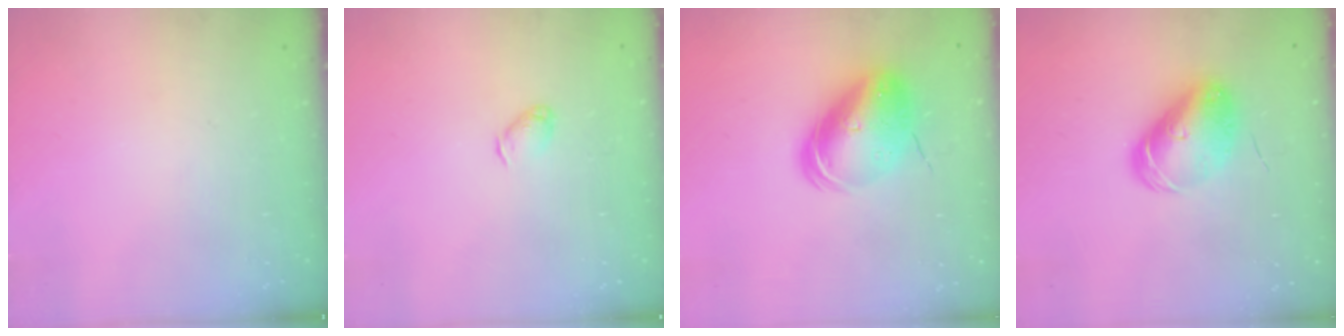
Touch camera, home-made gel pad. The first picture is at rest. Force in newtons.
{"total": 3.7, "press": 3.7, "slide": 0.5}
{"total": 10.9, "press": 10.7, "slide": 2.0}
{"total": 9.5, "press": 9.5, "slide": 1.2}